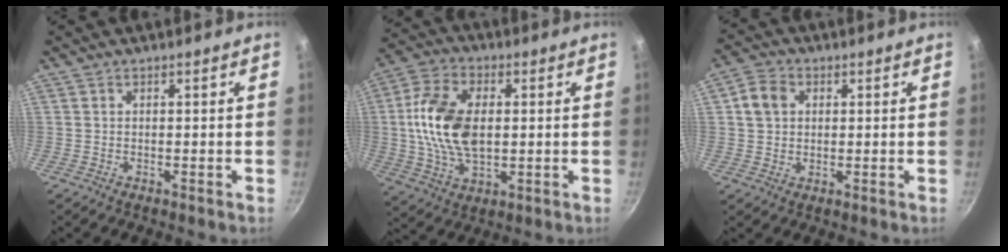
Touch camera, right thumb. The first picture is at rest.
{"total": 15.4, "force": [1.0, 9.2, 12.3], "torque": [-0.224, 0.007, 0.013]}
{"total": 5.7, "force": [1.3, 4.7, 3.0], "torque": [-0.041, 0.005, 0.014]}